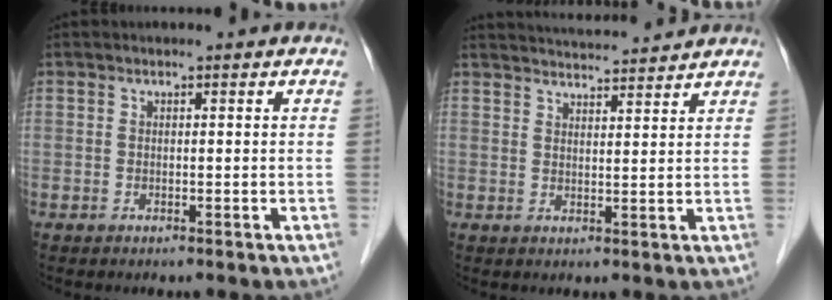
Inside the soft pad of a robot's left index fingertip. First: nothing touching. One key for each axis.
{"total": 8.5, "fx": 8.3, "fy": -0.2, "fz": 2.1, "tx": -0.040, "ty": 0.019, "tz": 0.119}